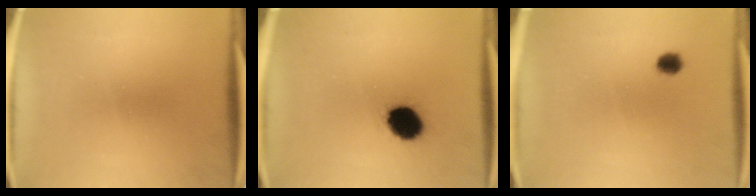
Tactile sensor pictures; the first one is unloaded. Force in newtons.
{"total": 10.2}
{"total": 2.4}